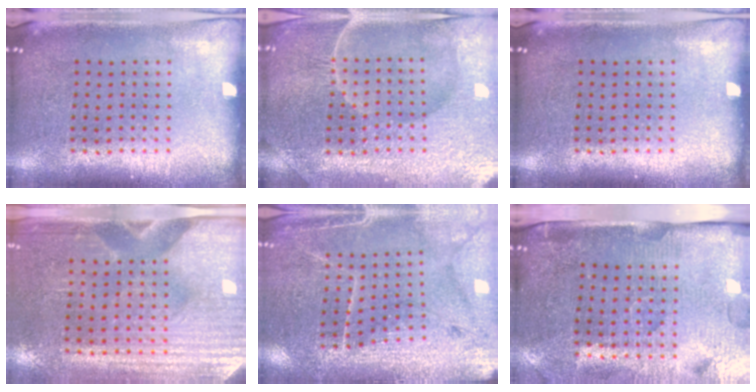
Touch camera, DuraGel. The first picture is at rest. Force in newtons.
{"total": 4.4, "press": 4.3, "slide": 1.1}
{"total": 0.0}
{"total": 3.1, "press": 2.8, "slide": 1.4}
{"total": 3.0, "press": 2.9, "slide": 0.4}
{"total": 4.3, "press": 3.7, "slide": 2.2}